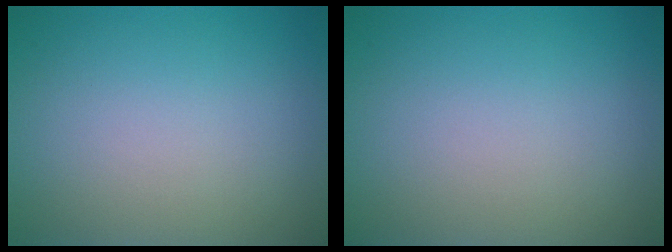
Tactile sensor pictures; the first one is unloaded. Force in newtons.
{"total": 0.0}